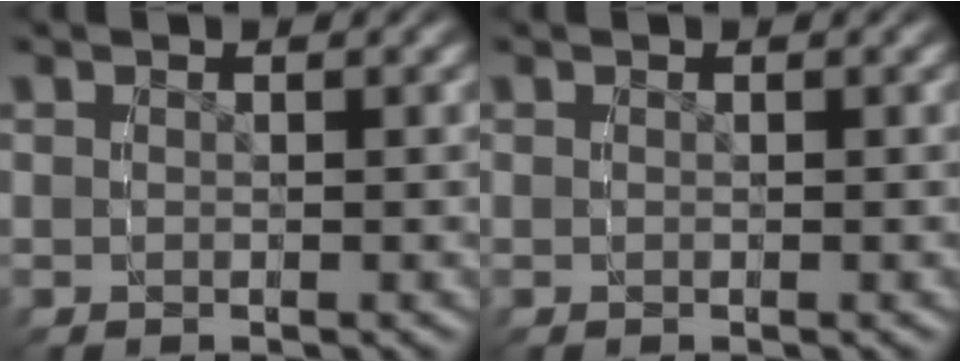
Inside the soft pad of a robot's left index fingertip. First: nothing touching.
{"total": 0.0}